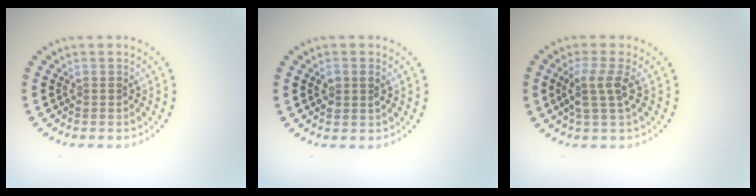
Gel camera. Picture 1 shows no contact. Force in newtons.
{"total": 1.4, "press": 1.4, "slide": 0.3}
{"total": 2.6, "press": 2.0, "slide": 1.6}